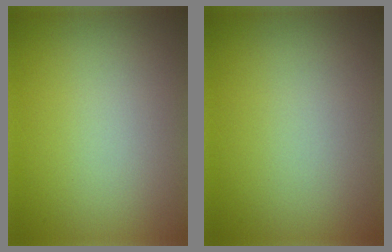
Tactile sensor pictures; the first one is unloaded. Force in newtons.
{"total": 0.0}